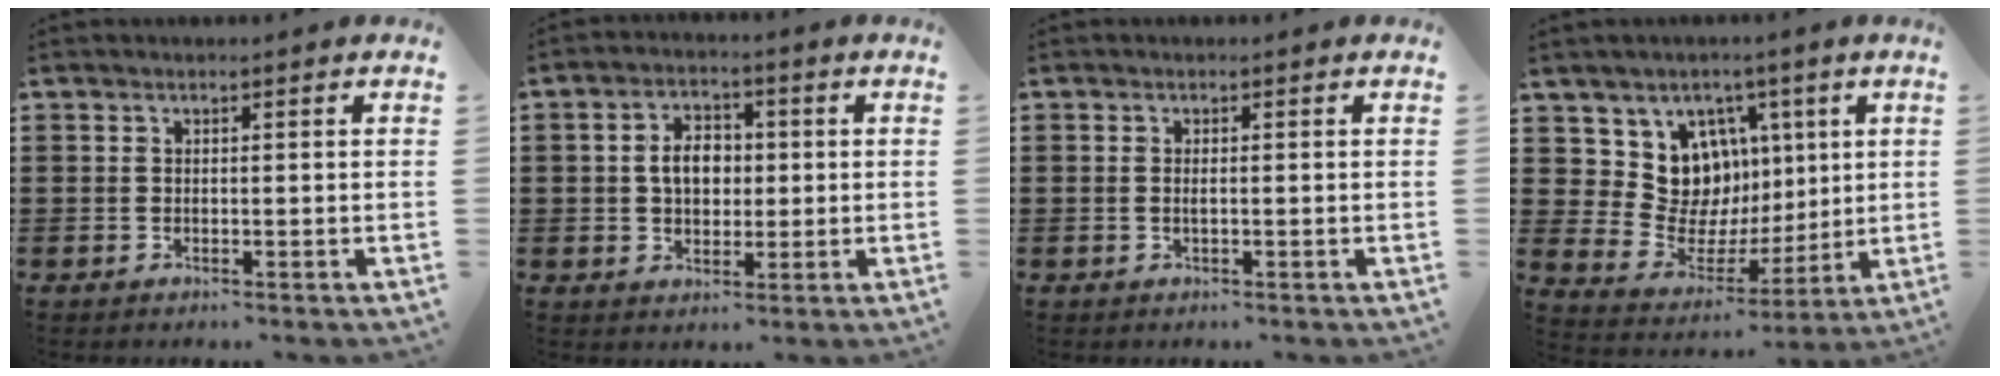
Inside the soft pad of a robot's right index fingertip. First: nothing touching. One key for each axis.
{"total": 5.1, "fx": 0.1, "fy": 3.6, "fz": 3.7, "tx": -0.079, "ty": 0.009, "tz": -0.006}
{"total": 1.0, "fx": -0.1, "fy": 0.2, "fz": 0.9, "tx": -0.018, "ty": -0.002, "tz": -0.001}
{"total": 10.6, "fx": 3.5, "fy": 9.3, "fz": 3.8, "tx": -0.091, "ty": -0.023, "tz": 0.075}